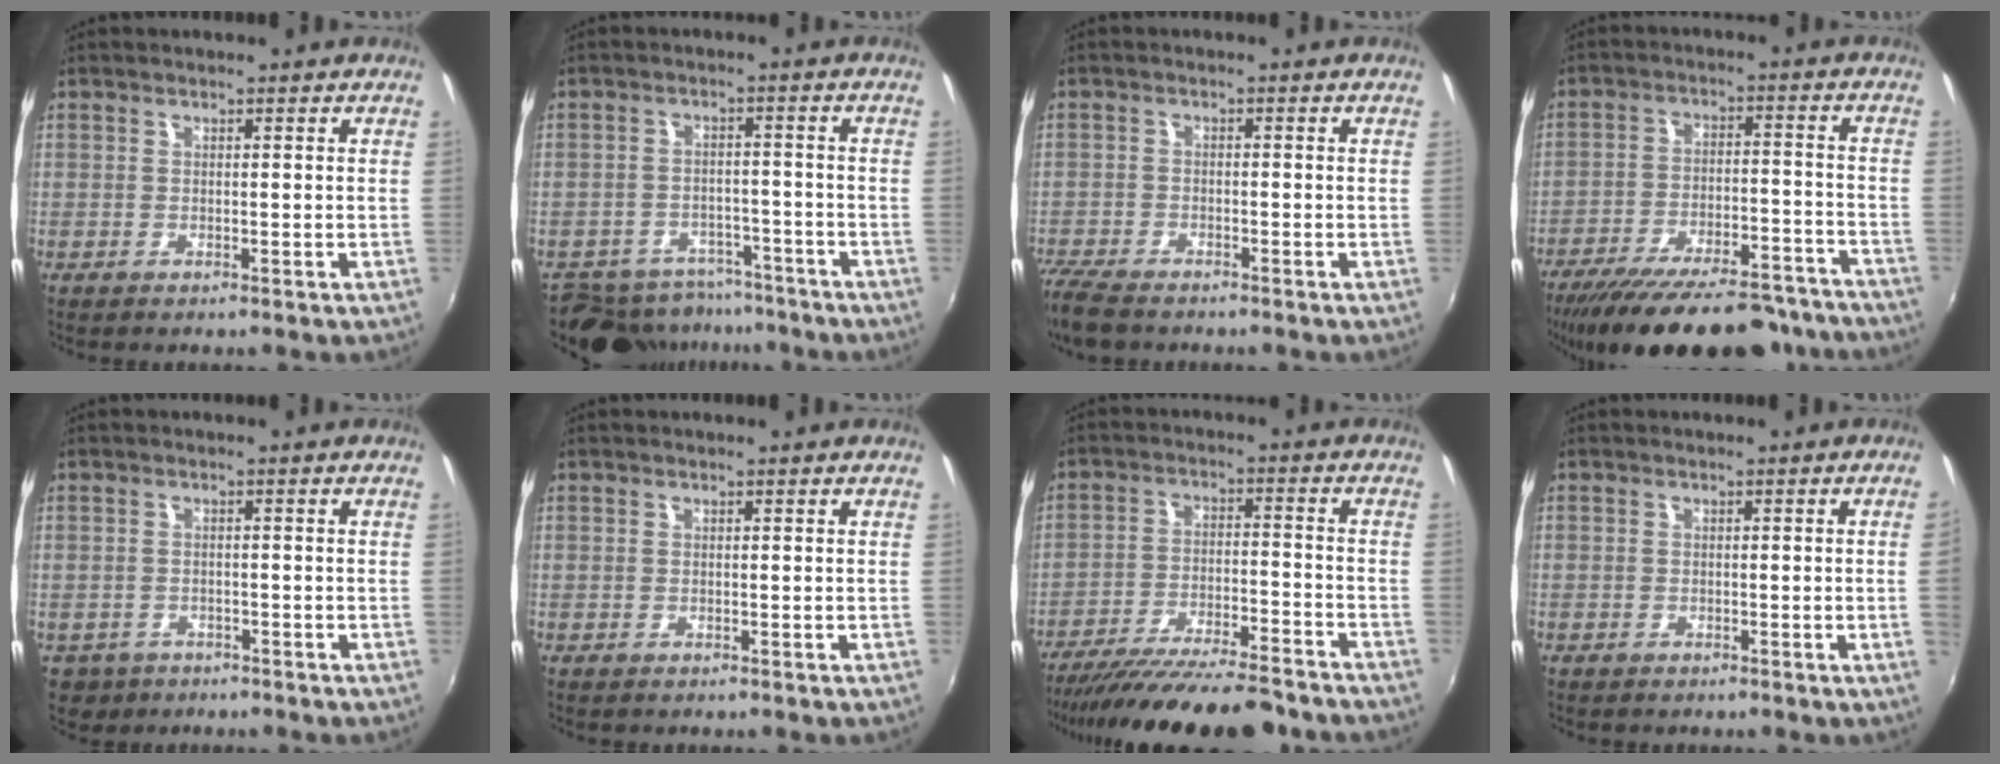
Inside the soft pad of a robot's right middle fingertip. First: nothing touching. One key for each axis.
{"total": 10.0, "fx": -8.7, "fy": 4.8, "fz": 1.5, "tx": -0.037, "ty": 0.010, "tz": -0.121}
{"total": 6.8, "fx": -5.9, "fy": 1.9, "fz": 2.8, "tx": -0.084, "ty": -0.026, "tz": -0.113}
{"total": 25.2, "fx": -21.5, "fy": 6.9, "fz": 11.1, "tx": -0.201, "ty": -0.018, "tz": -0.292}
{"total": 4.6, "fx": -2.4, "fy": 3.7, "fz": 1.4, "tx": -0.040, "ty": -0.005, "tz": -0.031}
{"total": 0.0}
{"total": 20.5, "fx": -18.1, "fy": 2.6, "fz": 9.3, "tx": -0.176, "ty": -0.042, "tz": -0.270}
{"total": 1.4, "fx": -0.1, "fy": -0.9, "fz": 1.0, "tx": -0.011, "ty": -0.009, "tz": 0.001}